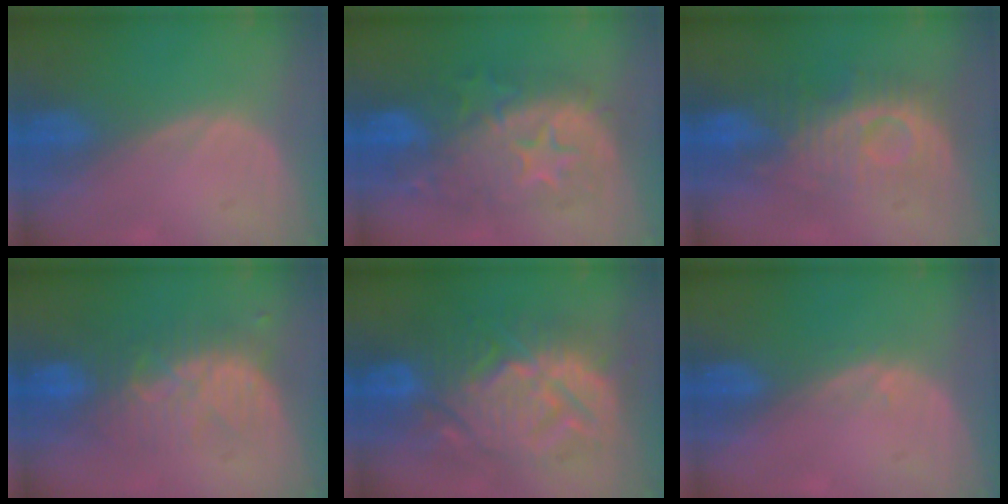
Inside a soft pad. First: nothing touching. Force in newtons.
{"total": 11.2, "press": 11.1, "slide": 0.8}
{"total": 8.9, "press": 8.9, "slide": 0.6}
{"total": 8.3, "press": 8.1, "slide": 2.0}
{"total": 13.7, "press": 13.7, "slide": 1.3}
{"total": 1.0, "press": 0.7, "slide": 0.7}